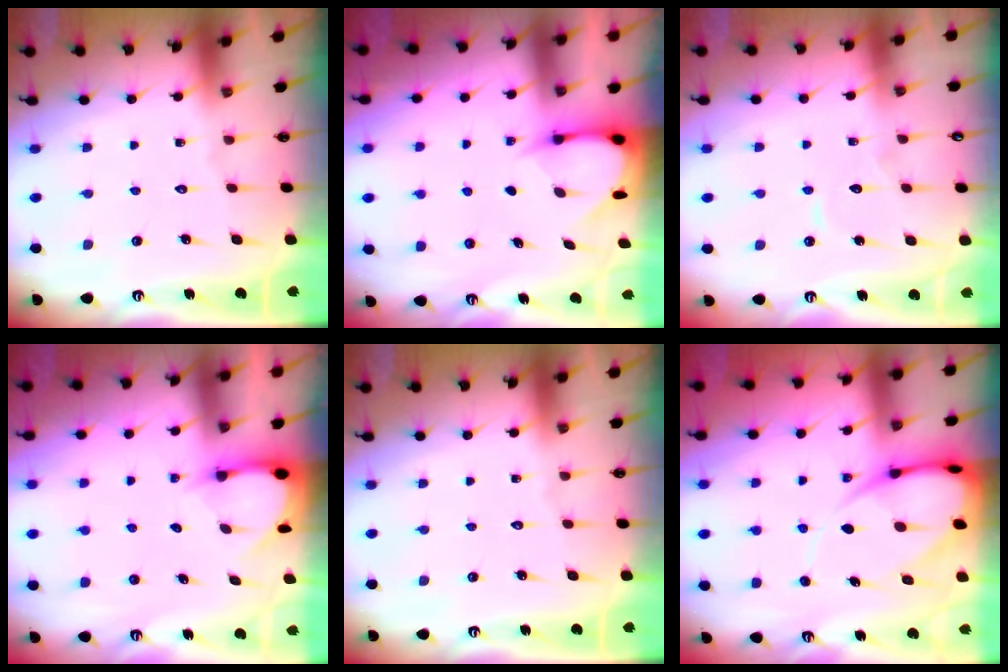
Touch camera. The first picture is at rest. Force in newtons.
{"total": 3.9, "press": 3.9, "slide": 0.4}
{"total": 4.8, "press": 4.8, "slide": 0.4}
{"total": 2.6, "press": 2.5, "slide": 0.4}
{"total": 0.0}
{"total": 10.9, "press": 10.8, "slide": 1.2}